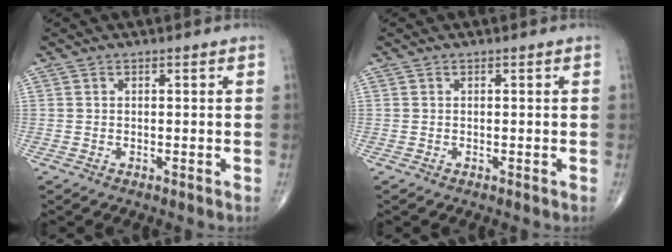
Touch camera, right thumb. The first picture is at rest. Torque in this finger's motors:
{"motor_torque": [0.01, 0.01, 0.11, 0.11, 0.00]}